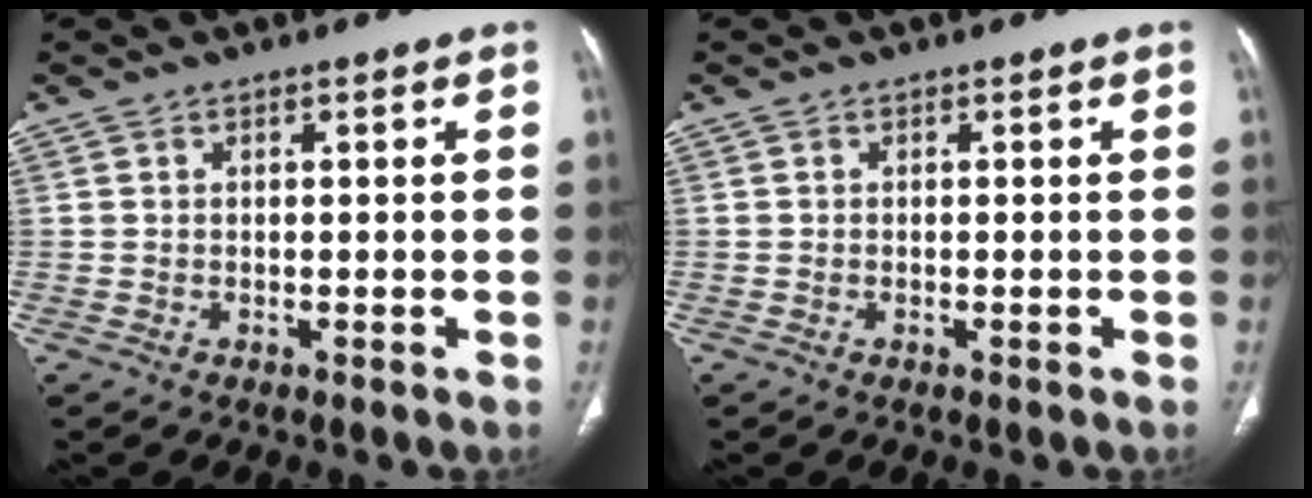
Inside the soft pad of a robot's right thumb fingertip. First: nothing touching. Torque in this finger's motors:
{"motor_torque": [0.10, 0.20, -0.23, -0.38, 0.03]}